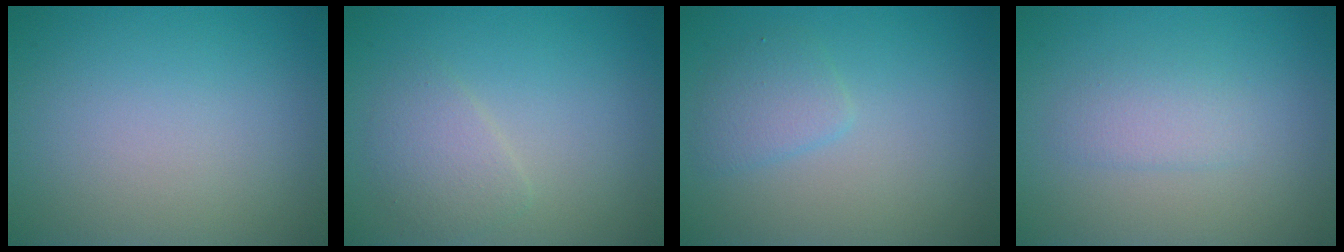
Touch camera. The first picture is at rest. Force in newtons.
{"total": 2.1, "press": 2.1, "slide": 0.0}
{"total": 1.9, "press": 1.9, "slide": 0.0}
{"total": 1.7, "press": 1.7, "slide": 0.1}